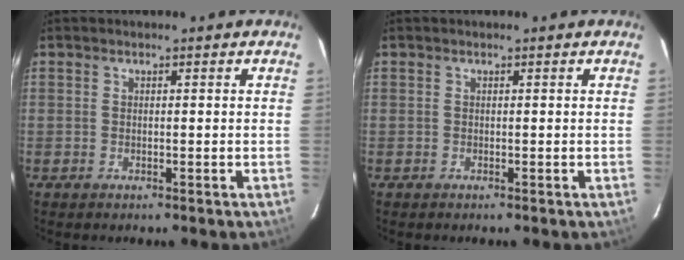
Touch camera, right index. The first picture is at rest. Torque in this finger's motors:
{"motor_torque": [0.17, 0.10, 0.03, 0.01]}